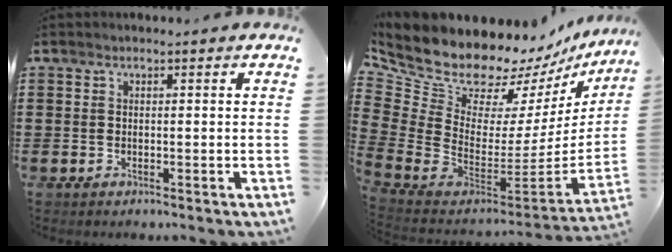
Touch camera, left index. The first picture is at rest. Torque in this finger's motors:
{"motor_torque": [2.14, 0.00, 1.05, 0.21]}